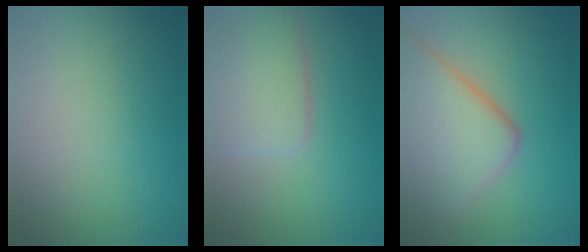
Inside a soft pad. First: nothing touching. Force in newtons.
{"total": 3.5, "press": 3.5, "slide": 0.2}
{"total": 9.0, "press": 9.0, "slide": 0.3}